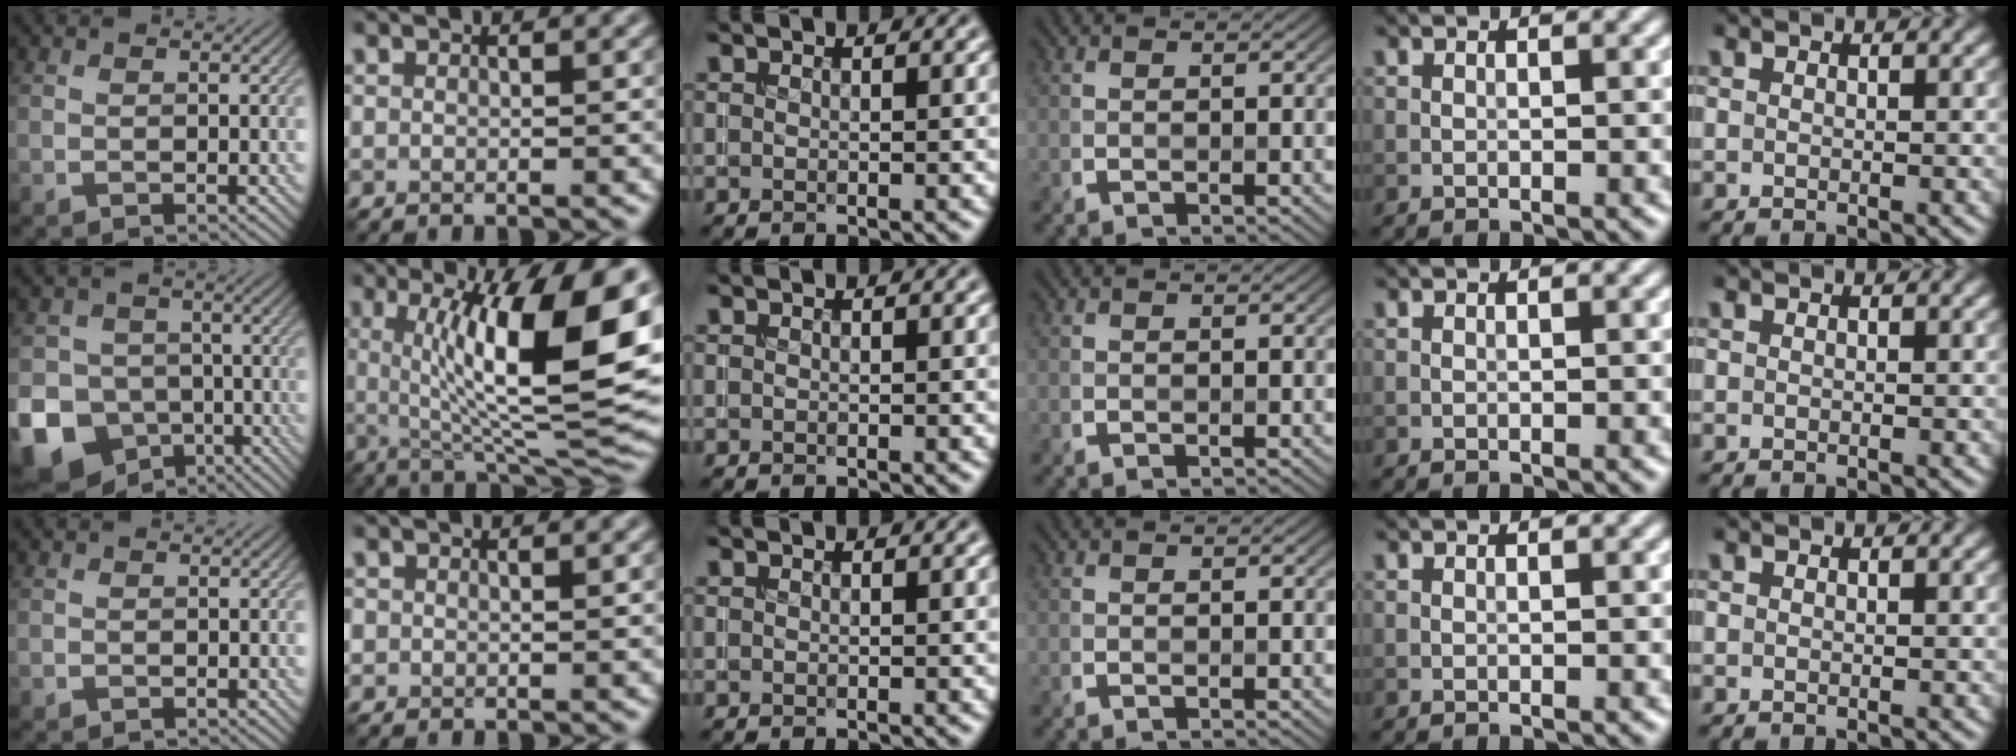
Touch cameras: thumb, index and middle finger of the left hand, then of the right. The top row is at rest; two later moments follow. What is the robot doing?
{"motion": "insert", "object": "coin"}